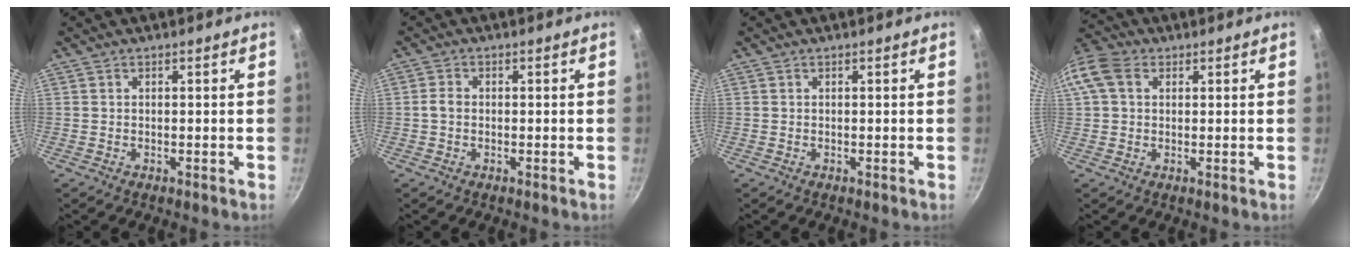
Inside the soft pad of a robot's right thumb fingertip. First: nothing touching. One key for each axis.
{"total": 1.9, "fx": -0.2, "fy": 1.5, "fz": 1.2, "tx": -0.022, "ty": 0.008, "tz": -0.007}
{"total": 0.0}
{"total": 10.2, "fx": 2.8, "fy": 7.7, "fz": 6.0, "tx": -0.128, "ty": 0.021, "tz": 0.038}